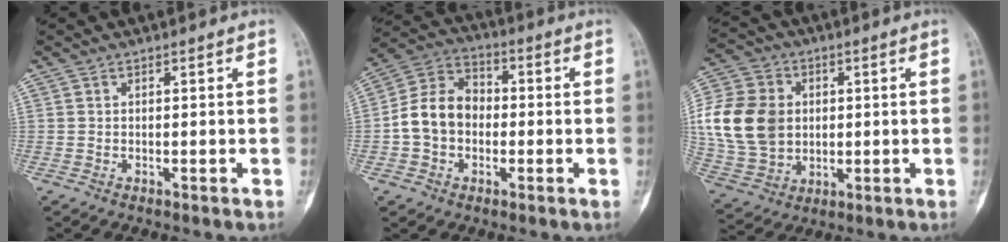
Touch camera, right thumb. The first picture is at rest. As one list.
[{"total": 11.0, "force": [-1.2, 8.7, 6.6], "torque": [-0.110, 0.039, -0.034]}, {"total": 17.6, "force": [1.6, 13.9, 10.7], "torque": [-0.202, 0.008, 0.038]}]